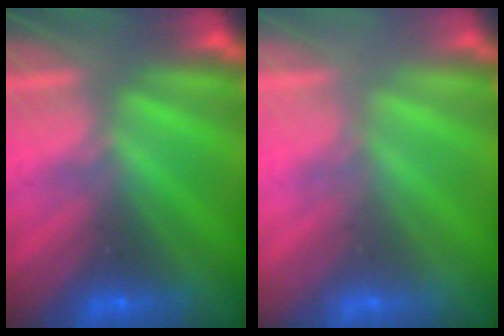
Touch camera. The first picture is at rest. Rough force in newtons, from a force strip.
{"total": 2.1}